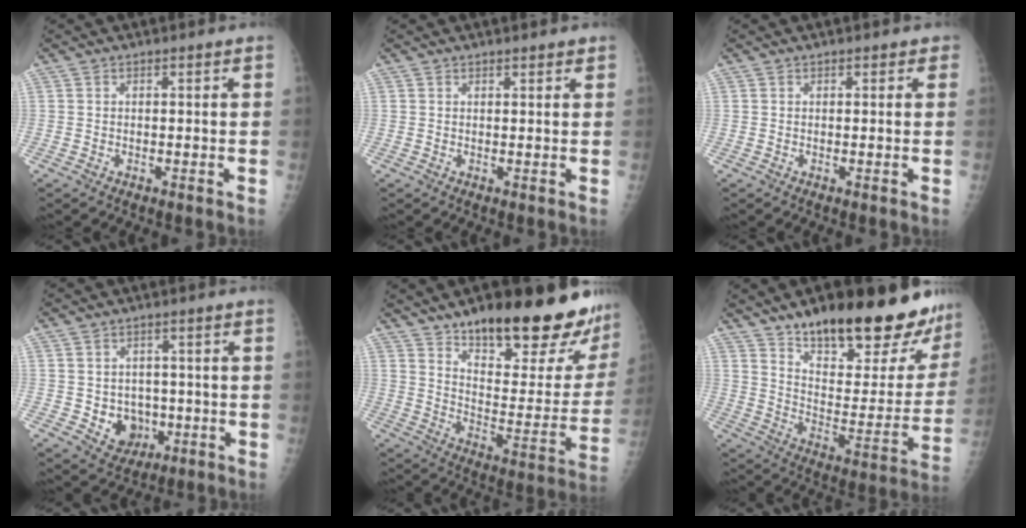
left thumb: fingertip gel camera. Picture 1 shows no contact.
{"total": 1.3, "force": [1.0, 0.4, 0.6], "torque": [-0.004, -0.003, 0.012]}
{"total": 1.0, "force": [0.6, 0.7, 0.4], "torque": [0.008, 0.000, 0.001]}
{"total": 6.9, "force": [-1.2, 6.0, 3.3], "torque": [-0.014, 0.005, -0.006]}
{"total": 26.7, "force": [19.4, 8.7, 16.2], "torque": [-0.189, -0.100, 0.279]}
{"total": 27.5, "force": [20.3, 9.3, 16.0], "torque": [-0.191, -0.099, 0.299]}